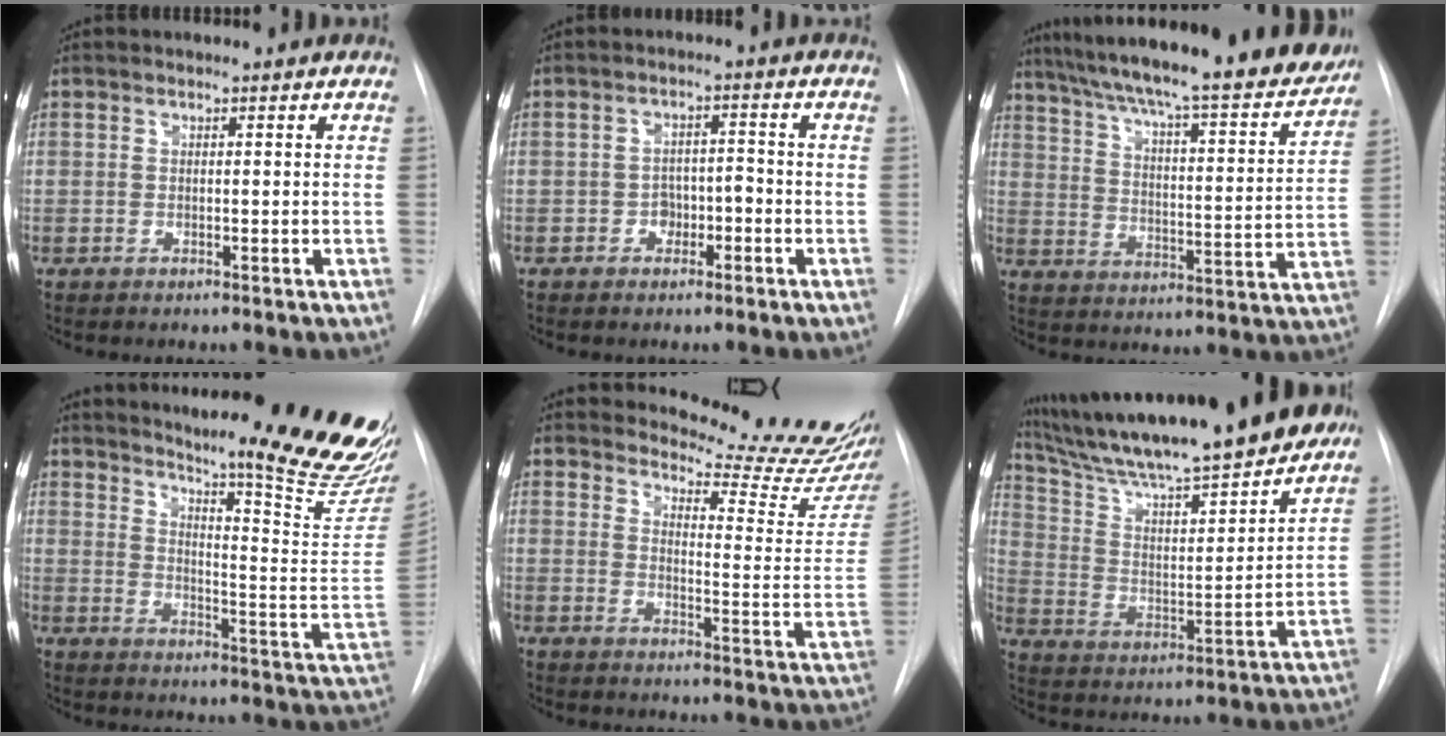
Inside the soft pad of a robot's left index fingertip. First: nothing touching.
{"total": 3.1, "force": [-1.9, 2.0, 1.5], "torque": [-0.016, 0.006, -0.030]}
{"total": 26.8, "force": [23.4, 3.3, 12.6], "torque": [-0.204, -0.047, 0.309]}
{"total": 24.9, "force": [21.5, -0.1, 12.6], "torque": [-0.191, -0.132, 0.267]}
{"total": 15.3, "force": [15.0, -1.2, 2.9], "torque": [-0.044, -0.137, 0.173]}
{"total": 24.7, "force": [21.0, 2.2, 12.9], "torque": [-0.221, -0.018, 0.320]}